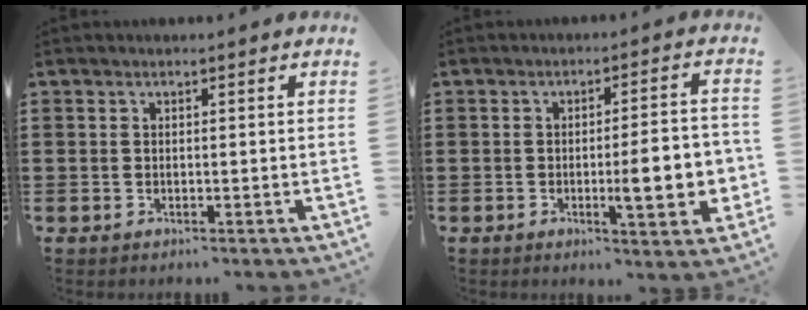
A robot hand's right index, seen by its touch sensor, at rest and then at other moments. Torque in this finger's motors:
{"motor_torque": [2.14, 0.00, 0.78, 0.15]}